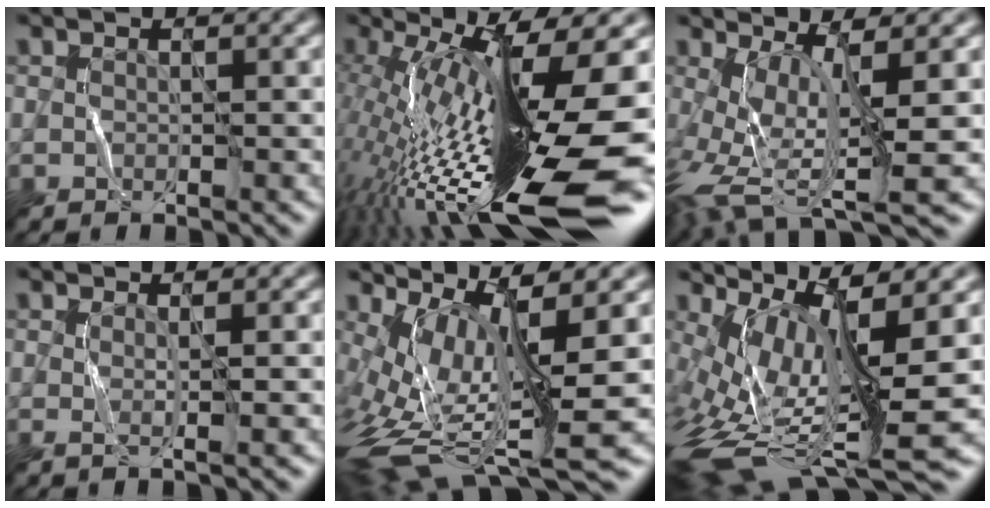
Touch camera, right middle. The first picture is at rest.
{"total": 17.6, "force": [-2.6, 4.1, 16.9], "torque": [-0.299, 0.021, -0.052]}
{"total": 9.6, "force": [-2.7, 2.6, 8.8], "torque": [-0.168, -0.009, -0.040]}
{"total": 1.0, "force": [0.1, 0.2, 1.0], "torque": [-0.017, 0.007, 0.000]}
{"total": 12.4, "force": [-1.0, 3.3, 11.9], "torque": [-0.223, -0.002, 0.009]}
{"total": 14.2, "force": [-0.8, 3.8, 13.7], "torque": [-0.247, -0.019, 0.015]}